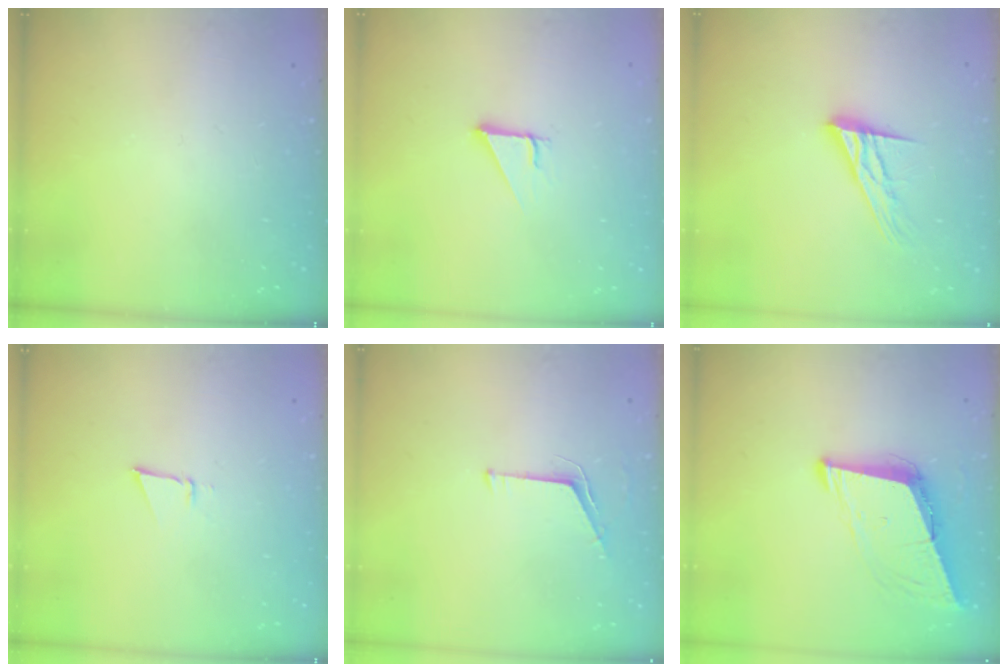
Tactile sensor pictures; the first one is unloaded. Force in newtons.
{"total": 2.7, "press": 2.7, "slide": 0.3}
{"total": 13.1, "press": 13.1, "slide": 1.2}
{"total": 2.7, "press": 2.6, "slide": 0.8}
{"total": 4.6, "press": 4.5, "slide": 0.3}
{"total": 8.9, "press": 8.2, "slide": 3.6}